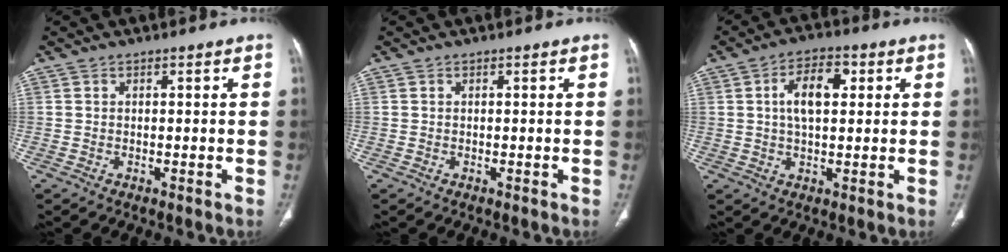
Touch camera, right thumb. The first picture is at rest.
{"total": 0.0}
{"total": 8.0, "force": [1.8, 4.1, 6.6], "torque": [-0.110, 0.010, 0.029]}